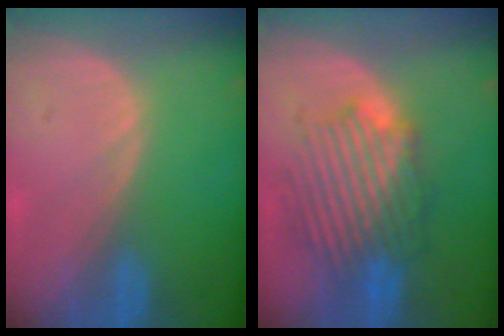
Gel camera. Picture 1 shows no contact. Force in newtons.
{"total": 8.7, "press": 8.6, "slide": 1.6}